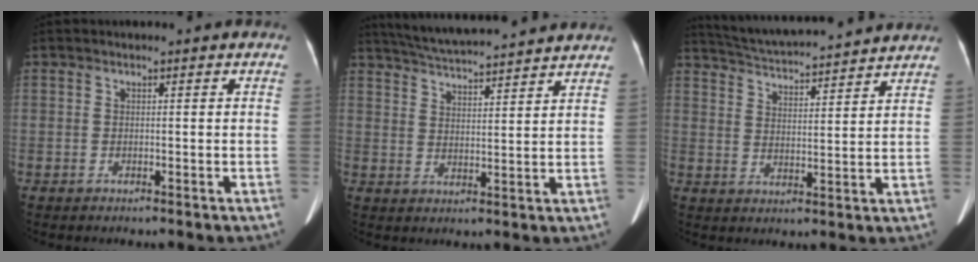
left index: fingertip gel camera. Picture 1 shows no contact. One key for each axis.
{"total": 15.2, "fx": 13.9, "fy": 0.8, "fz": 6.0, "tx": -0.111, "ty": 0.029, "tz": 0.207}
{"total": 16.6, "fx": 15.4, "fy": 1.1, "fz": 5.9, "tx": -0.108, "ty": 0.031, "tz": 0.228}